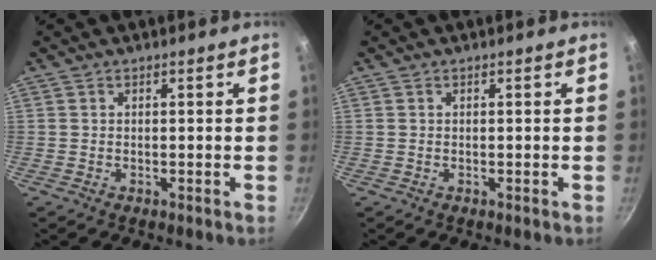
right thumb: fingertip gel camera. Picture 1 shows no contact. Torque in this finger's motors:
{"motor_torque": [-0.07, 0.07, 0.00, 0.00, 0.00]}